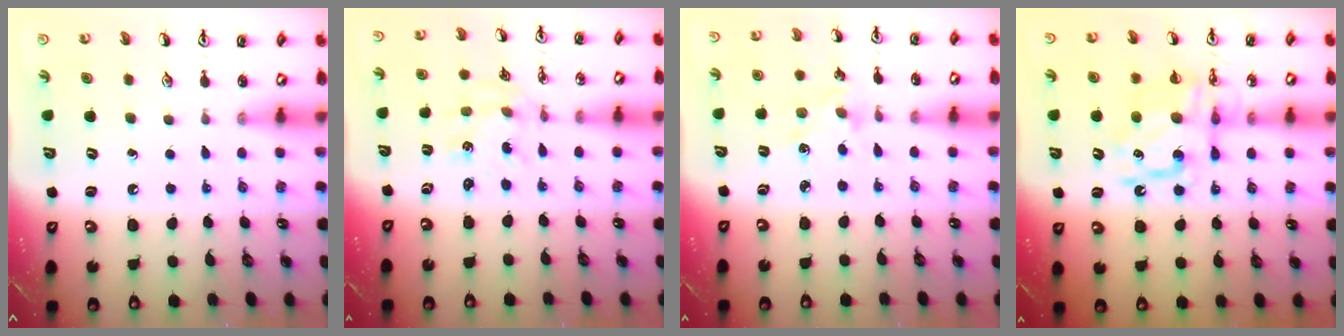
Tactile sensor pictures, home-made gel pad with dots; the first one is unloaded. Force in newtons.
{"total": 1.1, "press": 1.1, "slide": 0.1}
{"total": 2.0, "press": 2.0, "slide": 0.3}
{"total": 12.2, "press": 12.2, "slide": 0.3}